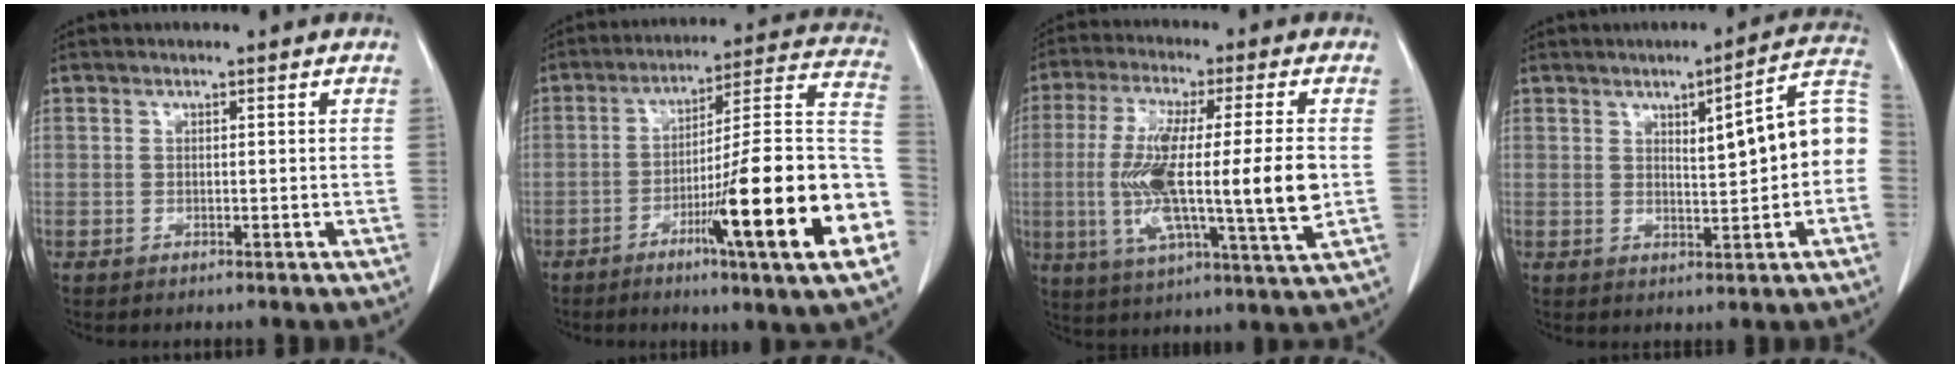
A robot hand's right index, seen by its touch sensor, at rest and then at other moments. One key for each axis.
{"total": 22.7, "fx": -8.1, "fy": 0.0, "fz": 21.2, "tx": -0.251, "ty": -0.006, "tz": -0.127}
{"total": 18.5, "fx": -1.0, "fy": 1.9, "fz": 18.3, "tx": -0.337, "ty": -0.012, "tz": -0.020}
{"total": 9.9, "fx": 0.6, "fy": 1.7, "fz": 9.8, "tx": -0.120, "ty": 0.031, "tz": 0.007}